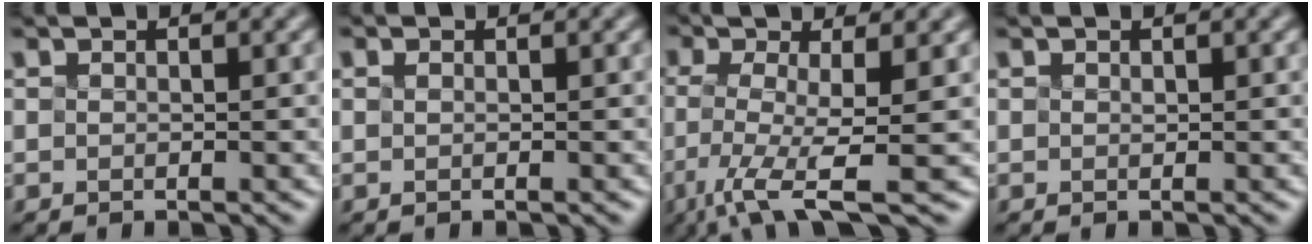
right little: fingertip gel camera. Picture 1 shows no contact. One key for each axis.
{"total": 1.0, "fx": -0.6, "fy": -0.5, "fz": -0.6, "tx": 0.006, "ty": -0.014, "tz": 0.000}
{"total": 5.2, "fx": -3.0, "fy": -0.1, "fz": 4.2, "tx": -0.092, "ty": -0.015, "tz": -0.028}
{"total": 0.7, "fx": -0.1, "fy": -0.5, "fz": -0.4, "tx": 0.001, "ty": -0.009, "tz": 0.010}